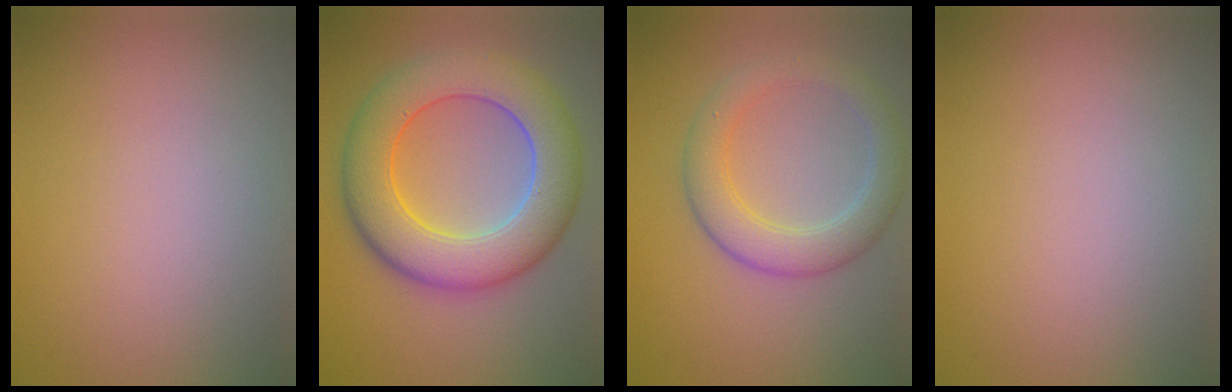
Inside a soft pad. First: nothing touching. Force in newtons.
{"total": 9.6, "press": 9.6, "slide": 0.6}
{"total": 4.5, "press": 4.5, "slide": 0.3}
{"total": 0.0}